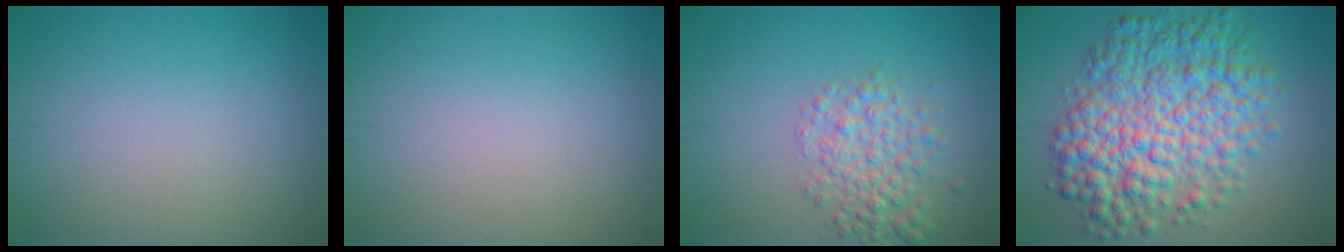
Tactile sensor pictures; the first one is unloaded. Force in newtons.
{"total": 0.0}
{"total": 3.9, "press": 3.9, "slide": 0.1}
{"total": 10.0, "press": 10.0, "slide": 0.1}